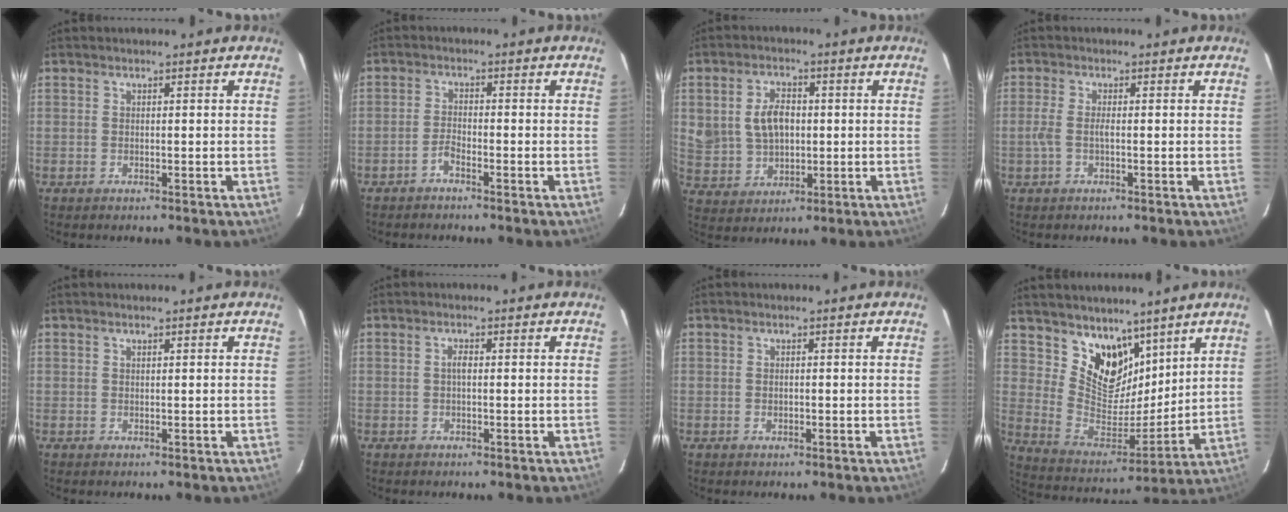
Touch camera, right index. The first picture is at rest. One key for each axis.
{"total": 2.0, "fx": -1.7, "fy": 0.3, "fz": 1.0, "tx": -0.029, "ty": 0.006, "tz": -0.035}
{"total": 8.1, "fx": 1.0, "fy": 5.7, "fz": 5.7, "tx": -0.113, "ty": 0.016, "tz": 0.030}
{"total": 2.7, "fx": -0.7, "fy": 0.4, "fz": 2.6, "tx": -0.054, "ty": -0.001, "tz": -0.013}
{"total": 0.0}
{"total": 1.2, "fx": 0.0, "fy": 0.5, "fz": 1.1, "tx": -0.021, "ty": 0.005, "tz": -0.003}
{"total": 0.8, "fx": -0.2, "fy": 0.5, "fz": 0.6, "tx": -0.010, "ty": 0.002, "tz": -0.004}
{"total": 12.9, "fx": 8.8, "fy": 7.7, "fz": 5.5, "tx": -0.101, "ty": -0.014, "tz": 0.171}